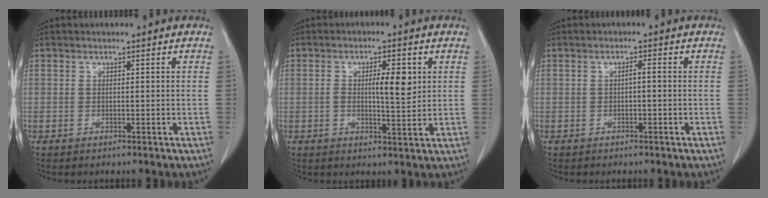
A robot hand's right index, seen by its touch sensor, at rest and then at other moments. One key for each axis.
{"total": 5.4, "fx": 1.0, "fy": 1.3, "fz": 5.1, "tx": -0.083, "ty": 0.001, "tz": 0.014}
{"total": 1.1, "fx": -0.2, "fy": 0.1, "fz": 1.0, "tx": -0.017, "ty": 0.003, "tz": -0.002}